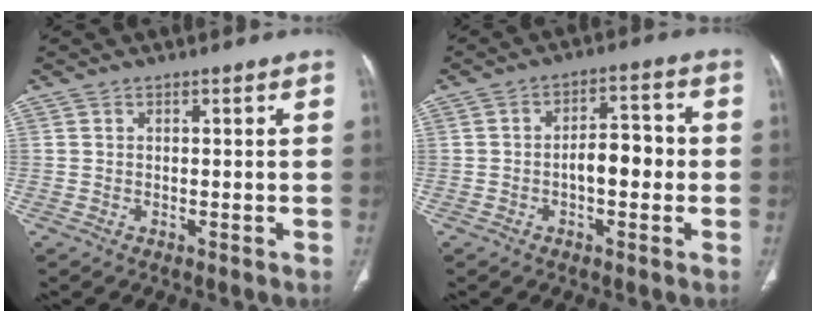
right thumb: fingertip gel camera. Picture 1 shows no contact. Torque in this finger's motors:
{"motor_torque": [1.35, 1.22, 1.07, -0.19, 0.05]}